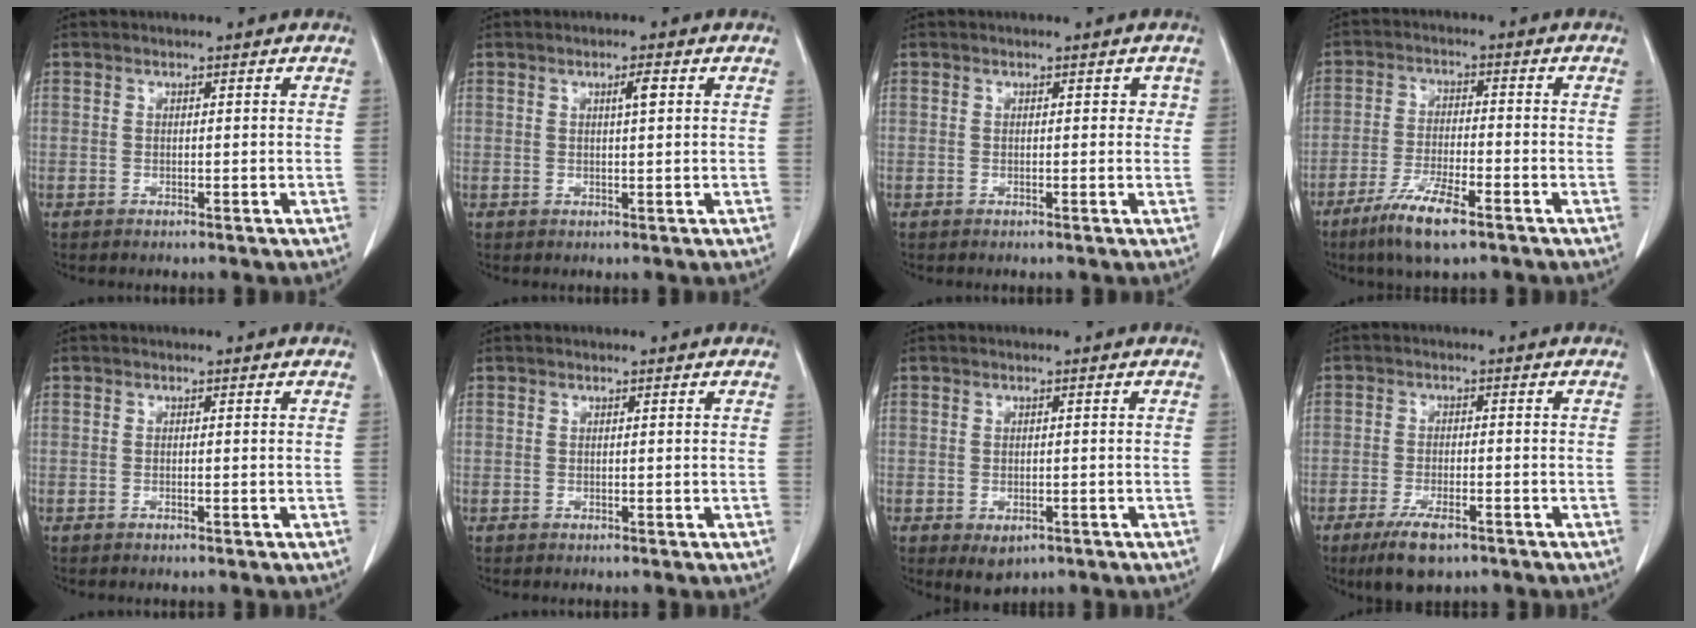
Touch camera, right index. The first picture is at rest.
{"total": 1.8, "force": [0.6, 0.2, 1.7], "torque": [-0.030, 0.001, 0.010]}
{"total": 1.4, "force": [0.3, 1.1, 0.8], "torque": [-0.003, 0.012, 0.002]}
{"total": 8.3, "force": [-5.4, 1.3, 6.2], "torque": [-0.125, -0.017, -0.096]}
{"total": 0.0}
{"total": 0.0}
{"total": 3.0, "force": [-1.5, 1.9, 1.9], "torque": [-0.026, -0.004, -0.008]}
{"total": 6.5, "force": [-4.3, 1.9, 4.4], "torque": [-0.083, -0.011, -0.070]}